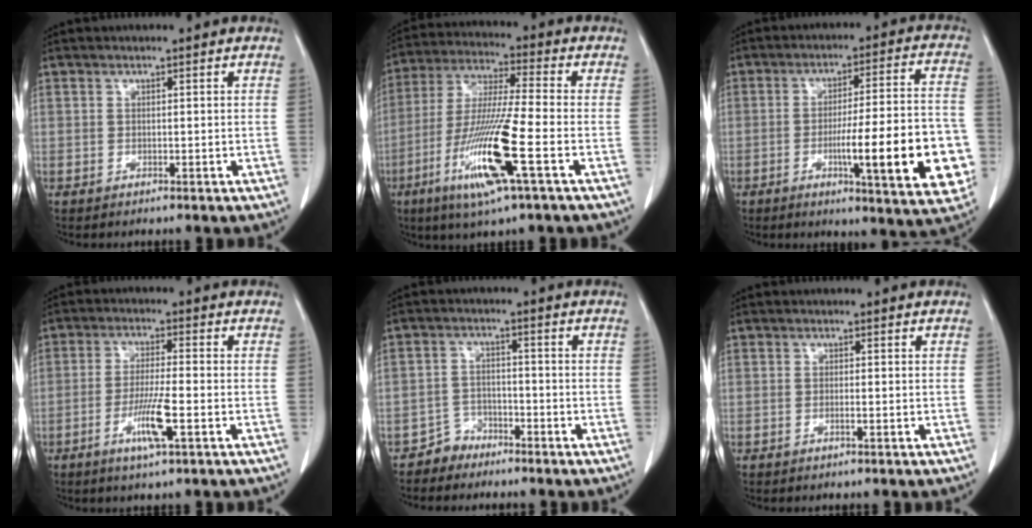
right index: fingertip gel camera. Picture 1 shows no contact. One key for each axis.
{"total": 15.1, "fx": -5.7, "fy": 0.0, "fz": 13.9, "tx": -0.288, "ty": -0.024, "tz": -0.111}
{"total": 18.0, "fx": -4.7, "fy": 2.3, "fz": 17.2, "tx": -0.191, "ty": 0.011, "tz": -0.057}
{"total": 6.7, "fx": -2.7, "fy": 0.1, "fz": 6.1, "tx": -0.119, "ty": -0.012, "tz": -0.051}
{"total": 3.4, "fx": -2.7, "fy": 2.1, "fz": -0.4, "tx": 0.006, "ty": 0.011, "tz": -0.049}
{"total": 0.7, "fx": -0.3, "fy": -0.1, "fz": 0.6, "tx": -0.014, "ty": 0.000, "tz": -0.005}